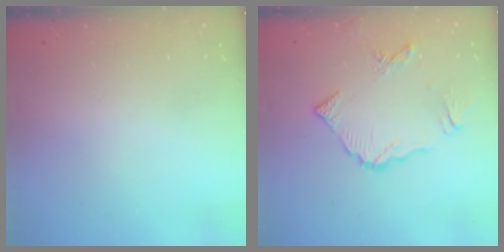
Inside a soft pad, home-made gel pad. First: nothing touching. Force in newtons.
{"total": 9.5, "press": 9.4, "slide": 1.0}